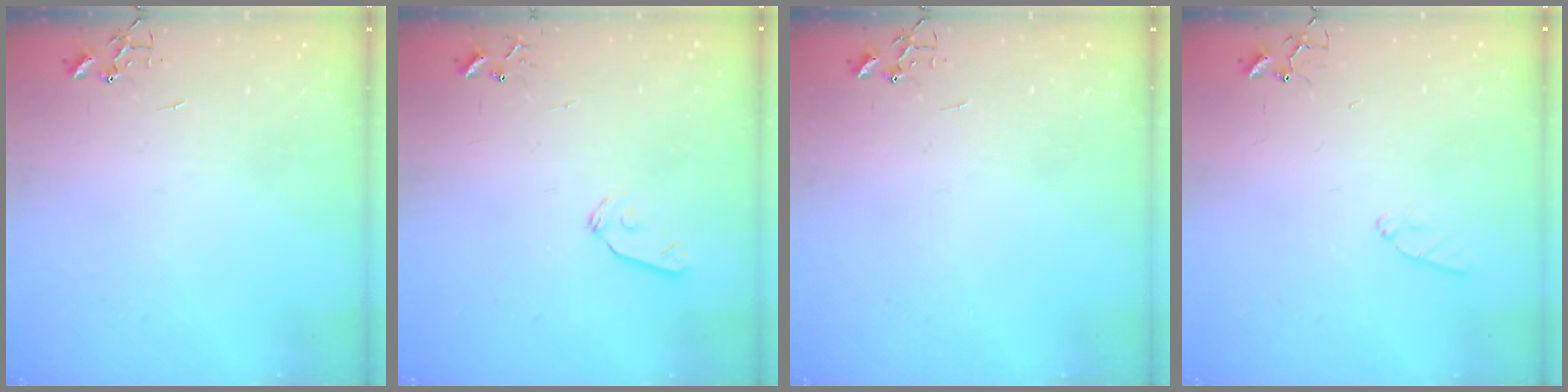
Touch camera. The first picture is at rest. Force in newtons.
{"total": 7.3, "press": 7.3, "slide": 0.7}
{"total": 0.0}
{"total": 5.7, "press": 5.7, "slide": 0.6}